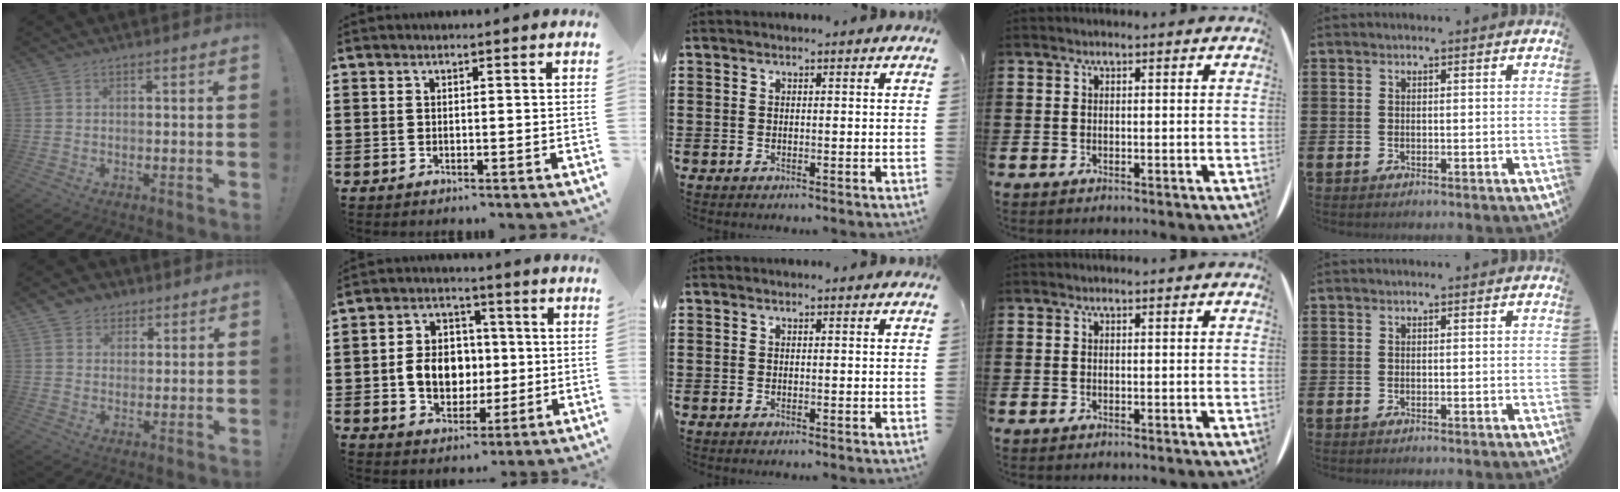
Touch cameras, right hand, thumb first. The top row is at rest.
{"thumb": {"total": 5.3, "force": [2.7, 4.5, 0.6], "torque": [0.004, -0.020, 0.051]}, "index": {"total": 7.6, "force": [-0.4, 6.1, 4.5], "torque": [-0.090, 0.010, -0.010]}}